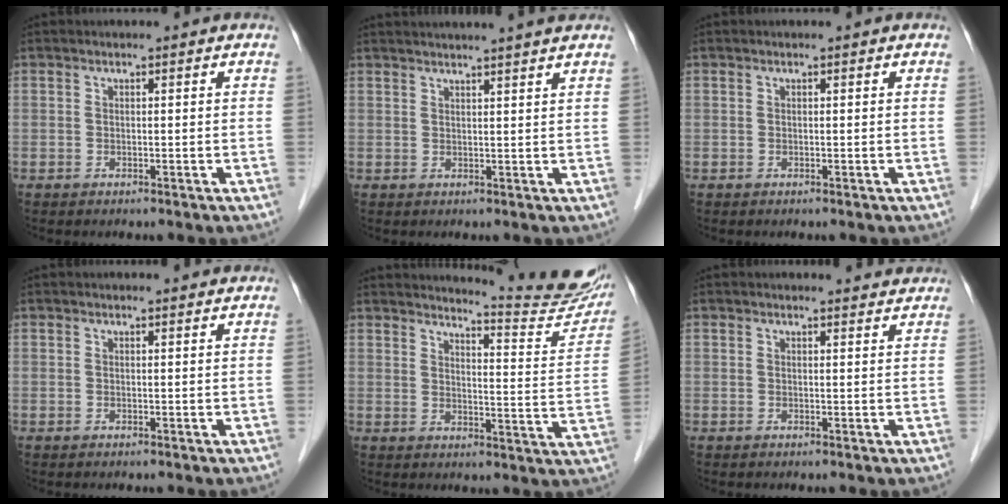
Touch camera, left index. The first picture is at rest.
{"total": 8.9, "force": [8.0, -1.1, 3.7], "torque": [-0.045, 0.024, 0.090]}
{"total": 0.0}
{"total": 1.4, "force": [1.4, 0.0, 0.1], "torque": [-0.011, 0.001, 0.015]}
{"total": 14.7, "force": [14.3, 0.0, 3.6], "torque": [-0.047, -0.086, 0.158]}
{"total": 2.6, "force": [2.5, 0.3, 0.1], "torque": [-0.009, -0.003, 0.023]}